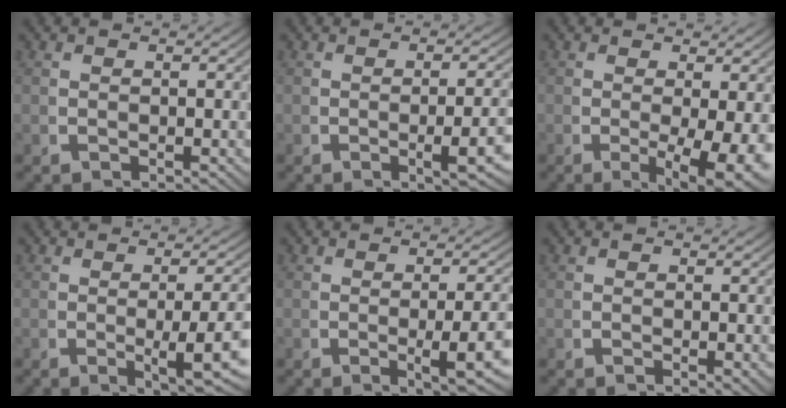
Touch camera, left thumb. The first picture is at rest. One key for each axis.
{"total": 3.7, "fx": -1.0, "fy": 0.9, "fz": 3.4, "tx": -0.050, "ty": 0.001, "tz": -0.013}
{"total": 6.2, "fx": -0.9, "fy": 2.9, "fz": 5.4, "tx": -0.086, "ty": -0.023, "tz": -0.006}
{"total": 5.7, "fx": -1.1, "fy": 1.8, "fz": 5.4, "tx": -0.085, "ty": -0.007, "tz": -0.010}
{"total": 4.9, "fx": -1.0, "fy": 1.4, "fz": 4.5, "tx": -0.072, "ty": -0.003, "tz": -0.012}
{"total": 0.7, "fx": 0.2, "fy": 0.3, "fz": 0.7, "tx": -0.008, "ty": -0.002, "tz": 0.005}